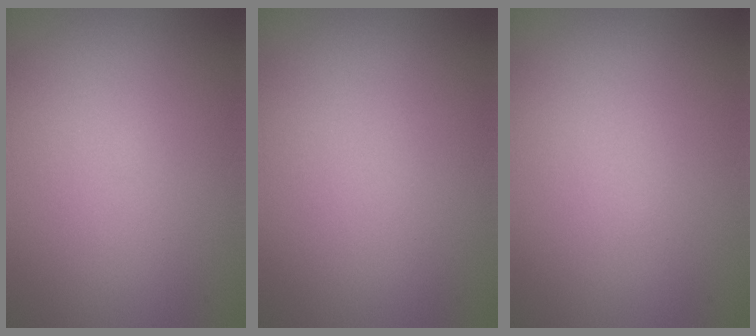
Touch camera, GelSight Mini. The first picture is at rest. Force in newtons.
{"total": 0.0}
{"total": 0.0}